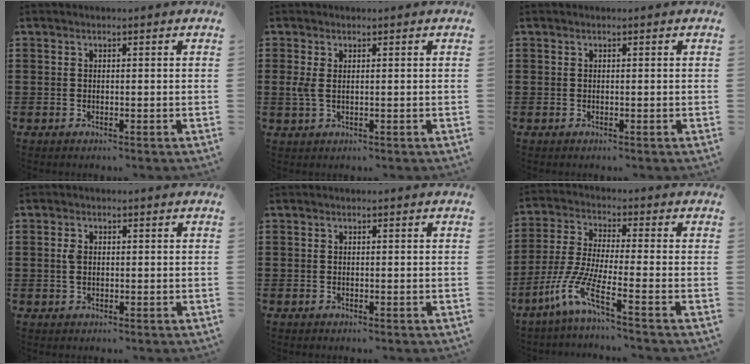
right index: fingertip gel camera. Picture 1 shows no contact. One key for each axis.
{"total": 2.1, "fx": 0.6, "fy": 0.9, "fz": 1.8, "tx": -0.054, "ty": -0.002, "tz": 0.005}
{"total": 0.0}
{"total": 1.9, "fx": 0.2, "fy": 1.2, "fz": 1.4, "tx": -0.039, "ty": 0.005, "tz": 0.000}
{"total": 0.0}
{"total": 7.8, "fx": -5.0, "fy": 0.8, "fz": 5.9, "tx": -0.159, "ty": -0.020, "tz": -0.106}